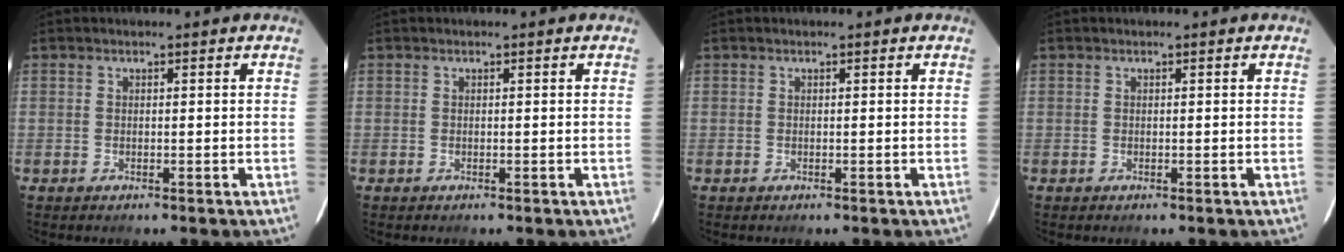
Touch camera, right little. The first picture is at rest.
{"total": 0.0}
{"total": 0.0}
{"total": 0.0}